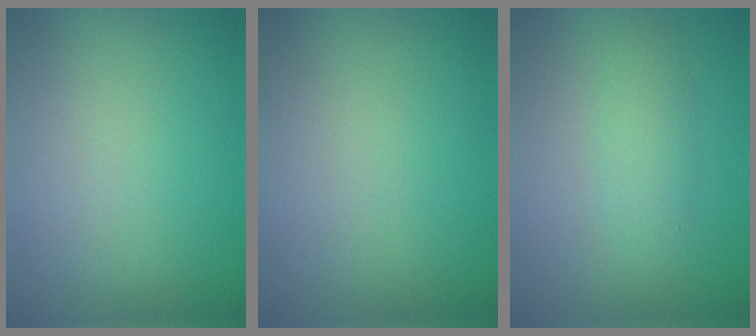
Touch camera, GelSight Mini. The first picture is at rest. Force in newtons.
{"total": 0.0}
{"total": 1.9, "press": 1.9, "slide": 0.0}